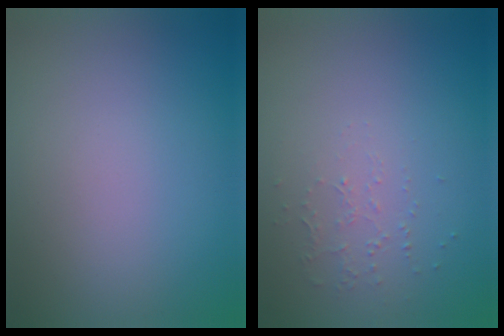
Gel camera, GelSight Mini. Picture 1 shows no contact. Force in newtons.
{"total": 0.8, "press": 0.5, "slide": 0.6}